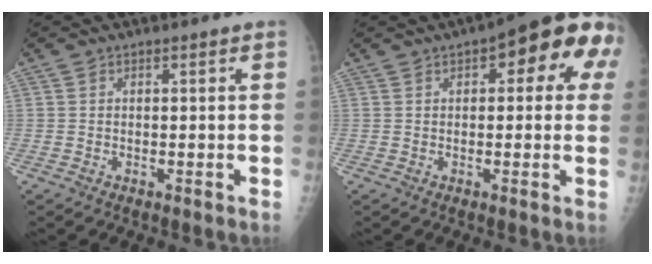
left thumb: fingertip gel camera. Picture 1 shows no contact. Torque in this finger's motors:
{"motor_torque": [0.42, 0.28, -0.13, -0.17, 0.09]}